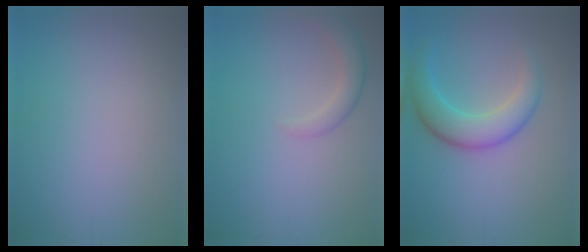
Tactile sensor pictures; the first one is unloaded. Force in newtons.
{"total": 2.4, "press": 2.4, "slide": 0.2}
{"total": 4.8, "press": 4.8, "slide": 0.3}